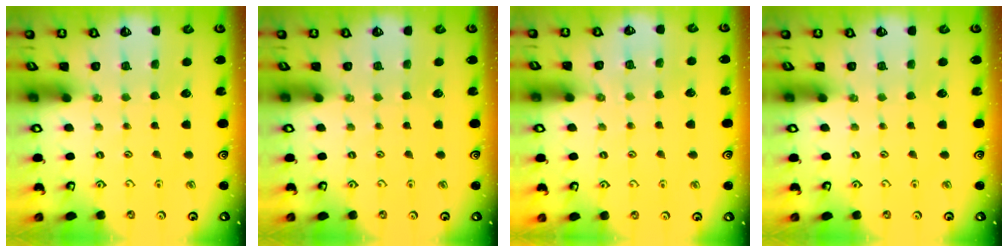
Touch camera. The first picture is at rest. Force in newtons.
{"total": 0.0}
{"total": 2.8, "press": 2.8, "slide": 0.3}
{"total": 0.0}